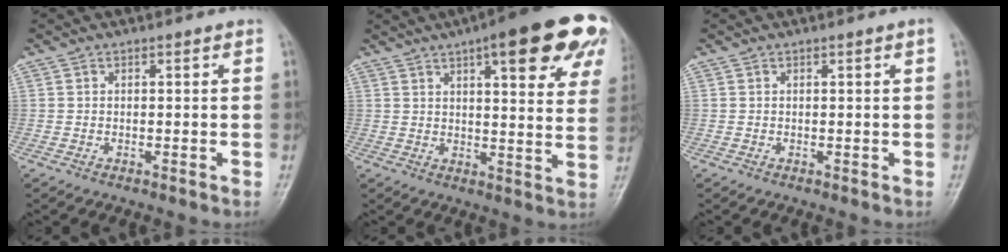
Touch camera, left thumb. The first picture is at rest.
{"total": 21.5, "force": [10.9, 6.3, 17.5], "torque": [-0.202, -0.014, 0.131]}
{"total": 0.6, "force": [0.2, -0.2, 0.5], "torque": [-0.010, 0.001, 0.002]}